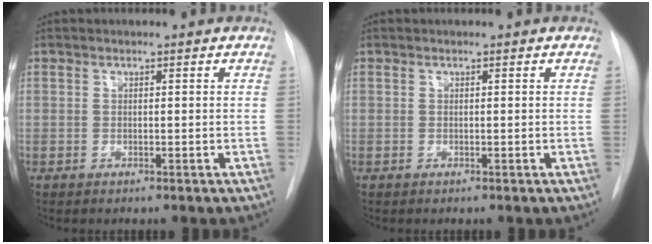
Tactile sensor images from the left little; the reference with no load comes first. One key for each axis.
{"total": 0.0}